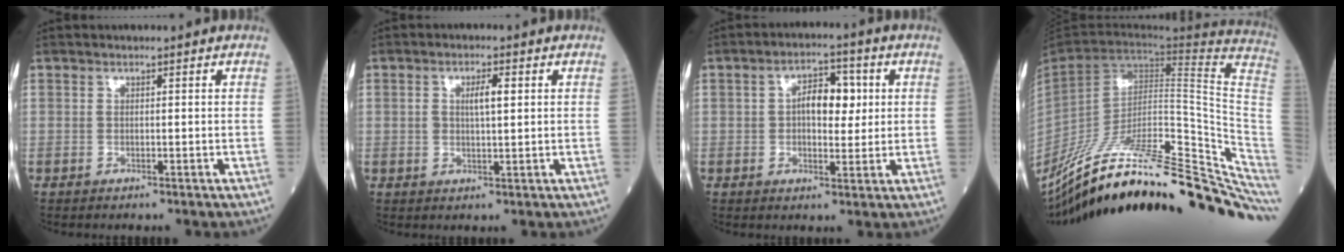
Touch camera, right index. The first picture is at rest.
{"total": 3.3, "force": [1.0, 0.9, 3.1], "torque": [-0.057, 0.006, 0.020]}
{"total": 6.5, "force": [1.0, 3.2, 5.6], "torque": [-0.087, 0.018, 0.013]}
{"total": 36.2, "force": [-28.0, 6.8, 22.1], "torque": [-0.246, -0.033, -0.405]}